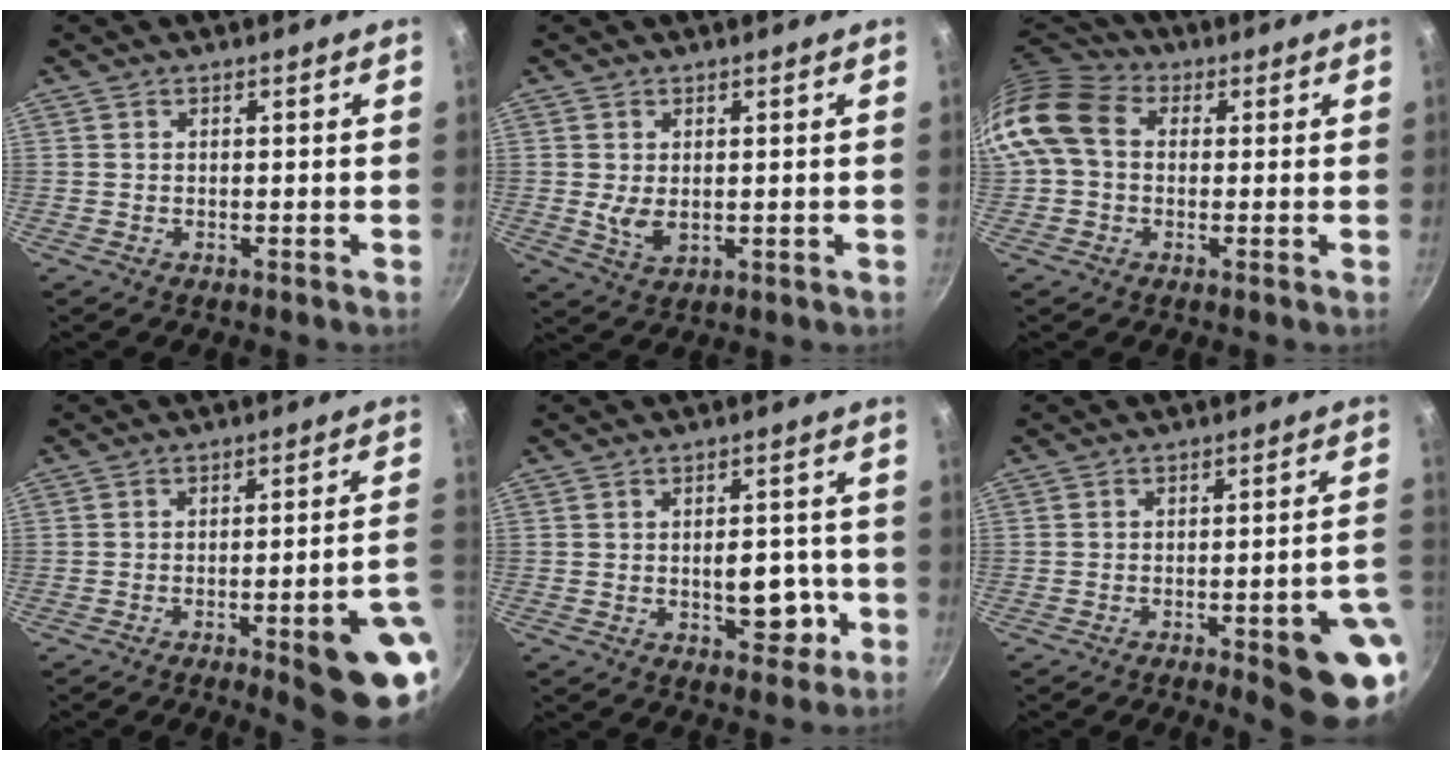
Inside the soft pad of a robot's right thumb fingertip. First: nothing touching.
{"total": 4.0, "force": [0.4, 2.4, 3.2], "torque": [-0.059, -0.014, 0.017]}
{"total": 12.1, "force": [1.2, 9.4, 7.6], "torque": [-0.131, 0.024, 0.002]}
{"total": 16.4, "force": [-6.9, 3.1, 14.5], "torque": [-0.144, 0.040, -0.087]}
{"total": 8.4, "force": [-2.0, 4.8, 6.5], "torque": [-0.050, 0.014, -0.022]}
{"total": 15.2, "force": [-6.5, 3.2, 13.3], "torque": [-0.126, 0.039, -0.080]}